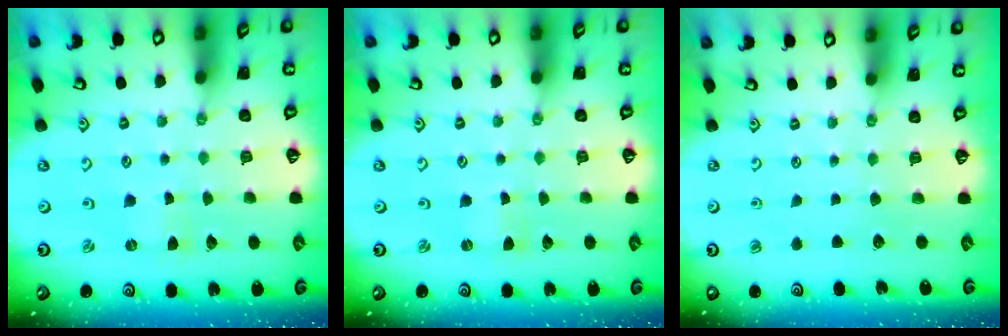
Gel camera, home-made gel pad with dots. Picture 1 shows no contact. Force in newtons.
{"total": 0.0}
{"total": 0.0}